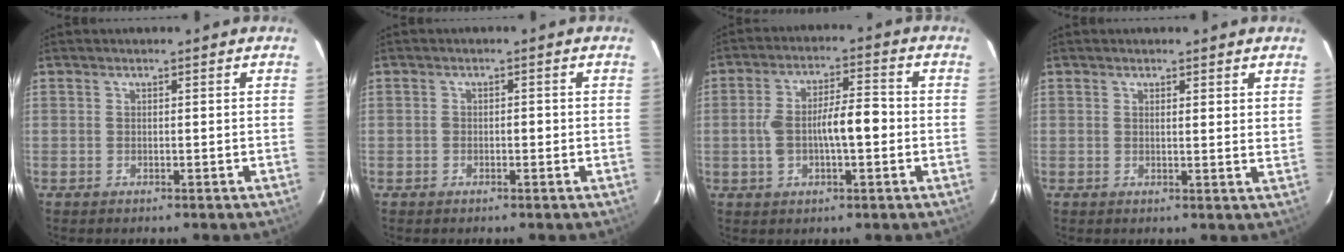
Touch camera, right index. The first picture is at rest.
{"total": 1.3, "force": [-0.3, 0.8, 1.0], "torque": [-0.014, 0.005, -0.004]}
{"total": 8.5, "force": [-0.9, 2.5, 8.0], "torque": [-0.154, 0.022, -0.013]}
{"total": 3.4, "force": [2.7, 0.6, 2.1], "torque": [-0.033, -0.020, 0.033]}